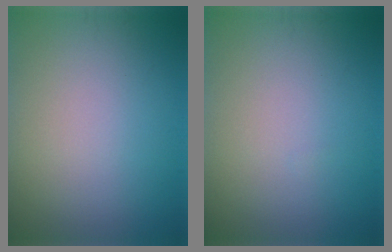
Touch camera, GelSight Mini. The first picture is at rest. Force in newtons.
{"total": 0.0}